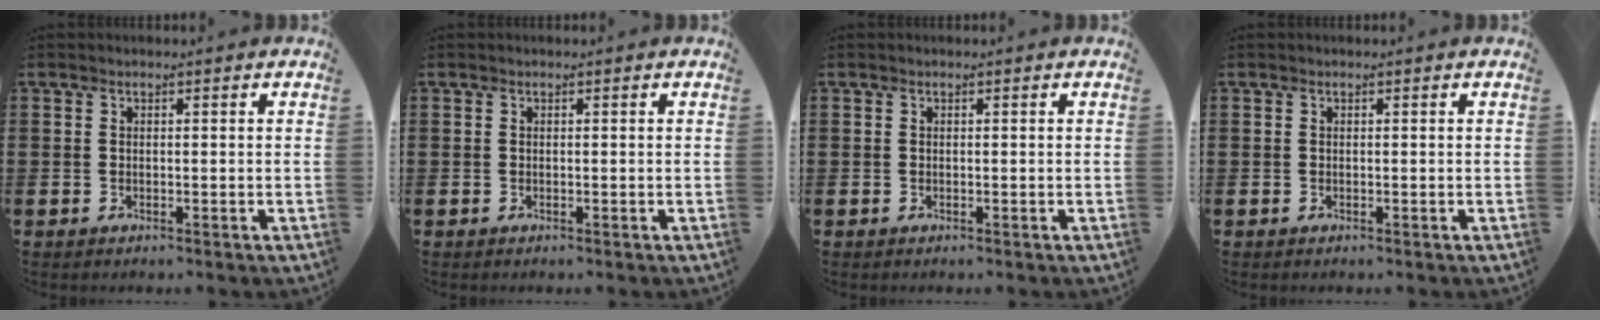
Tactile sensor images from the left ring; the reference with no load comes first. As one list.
[{"total": 0.0}, {"total": 0.0}, {"total": 0.0}]